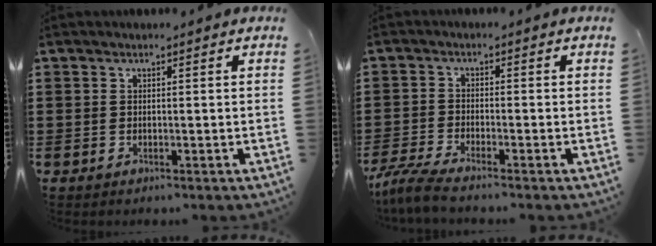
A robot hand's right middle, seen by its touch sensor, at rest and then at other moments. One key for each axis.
{"total": 3.5, "fx": -3.1, "fy": -0.1, "fz": 1.7, "tx": -0.059, "ty": -0.016, "tz": -0.069}